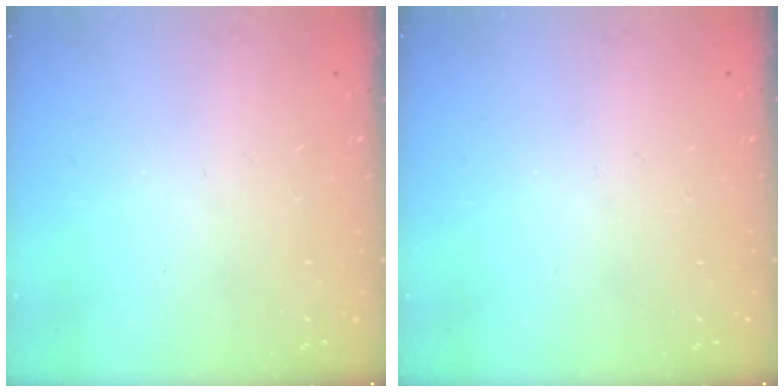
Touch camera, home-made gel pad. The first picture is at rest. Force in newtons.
{"total": 0.0}